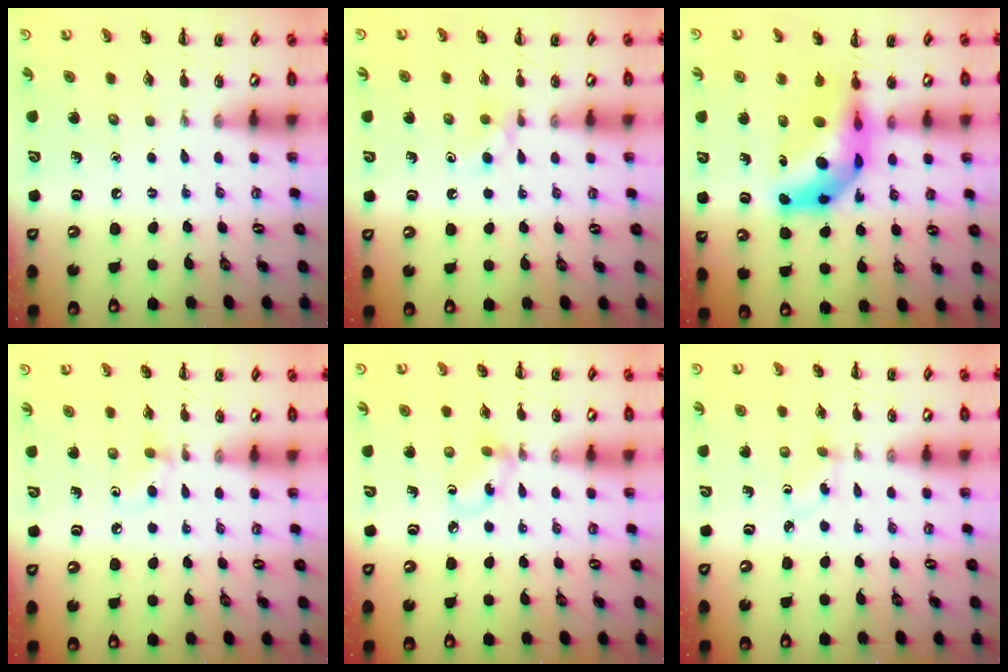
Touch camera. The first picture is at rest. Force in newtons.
{"total": 3.8, "press": 3.6, "slide": 1.1}
{"total": 10.5, "press": 10.0, "slide": 3.2}
{"total": 4.9, "press": 4.4, "slide": 2.0}
{"total": 3.0, "press": 2.9, "slide": 0.7}
{"total": 1.9, "press": 1.6, "slide": 0.9}